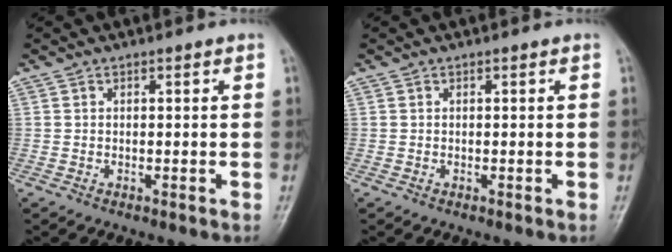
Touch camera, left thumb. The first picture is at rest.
{"total": 0.0}